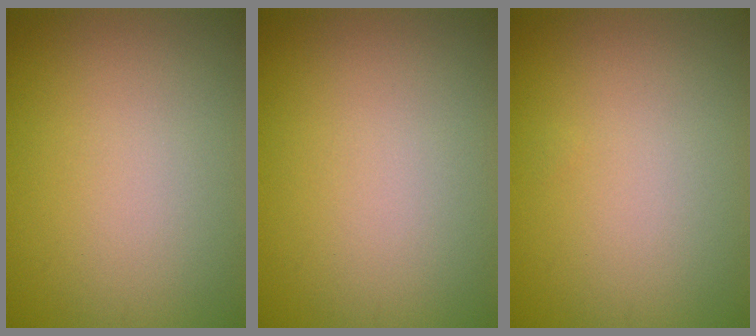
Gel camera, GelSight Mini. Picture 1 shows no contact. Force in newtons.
{"total": 0.0}
{"total": 0.0}